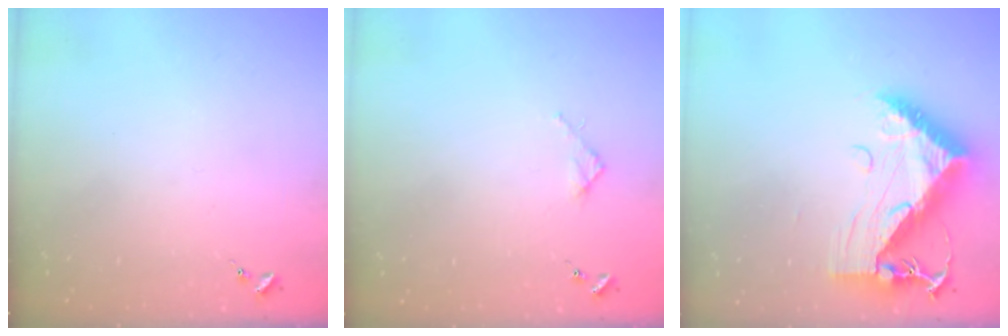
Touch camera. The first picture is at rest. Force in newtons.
{"total": 2.7, "press": 2.7, "slide": 0.3}
{"total": 14.1, "press": 14.0, "slide": 1.3}